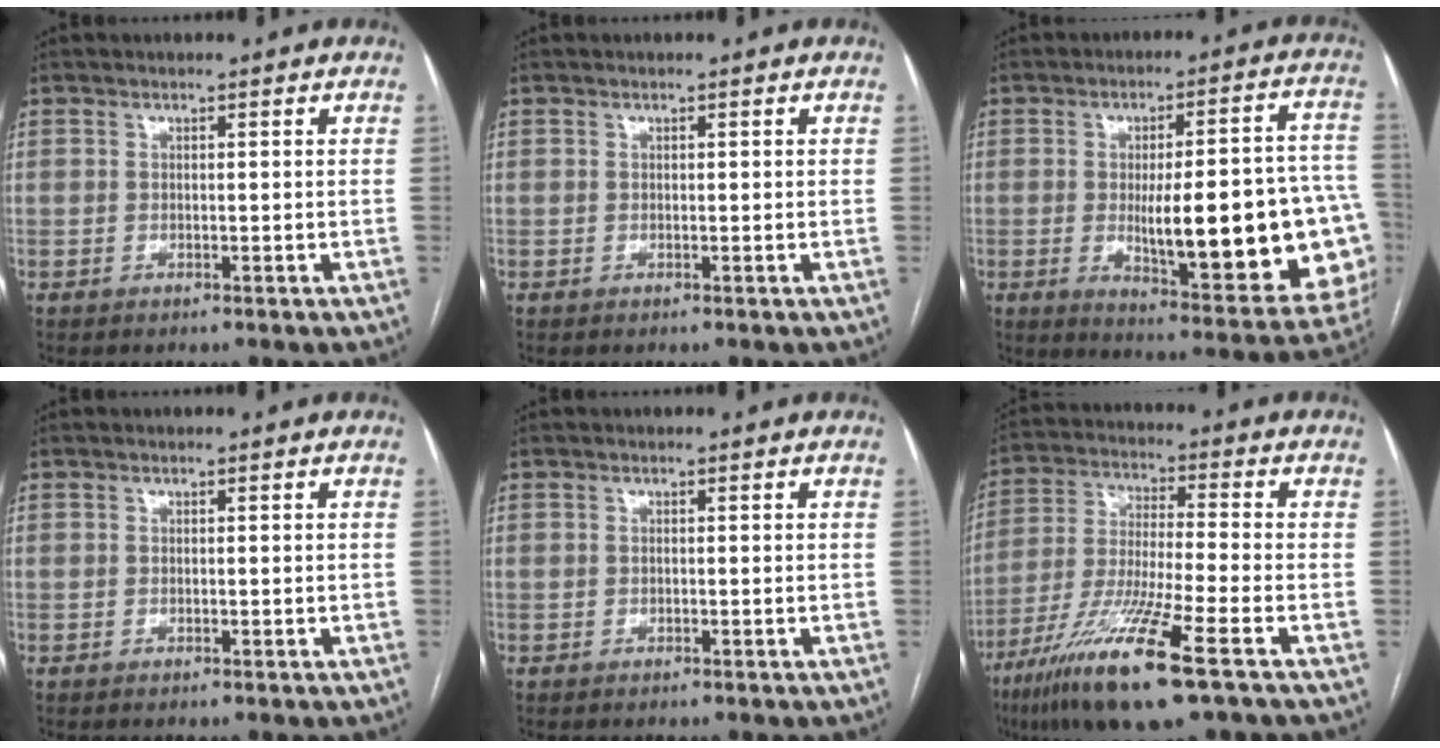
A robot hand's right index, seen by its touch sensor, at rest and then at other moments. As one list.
[{"total": 0.0}, {"total": 25.9, "force": [-3.7, 5.7, 25.0], "torque": [-0.252, 0.011, -0.029]}, {"total": 0.0}, {"total": 0.0}, {"total": 16.0, "force": [-8.8, 0.3, 13.4], "torque": [-0.285, -0.043, -0.163]}]